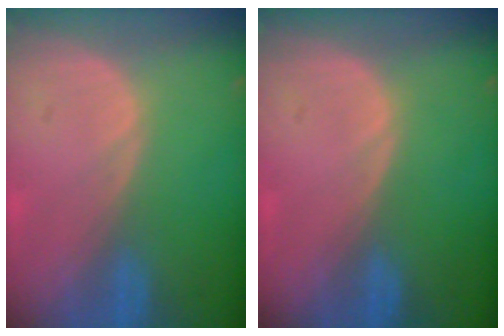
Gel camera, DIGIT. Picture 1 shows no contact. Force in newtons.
{"total": 0.0}